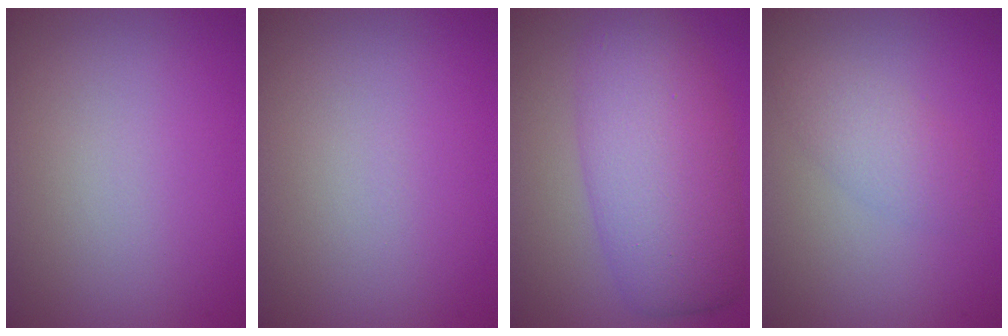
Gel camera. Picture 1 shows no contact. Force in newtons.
{"total": 0.0}
{"total": 7.9, "press": 7.9, "slide": 0.1}
{"total": 2.3, "press": 2.3, "slide": 0.0}